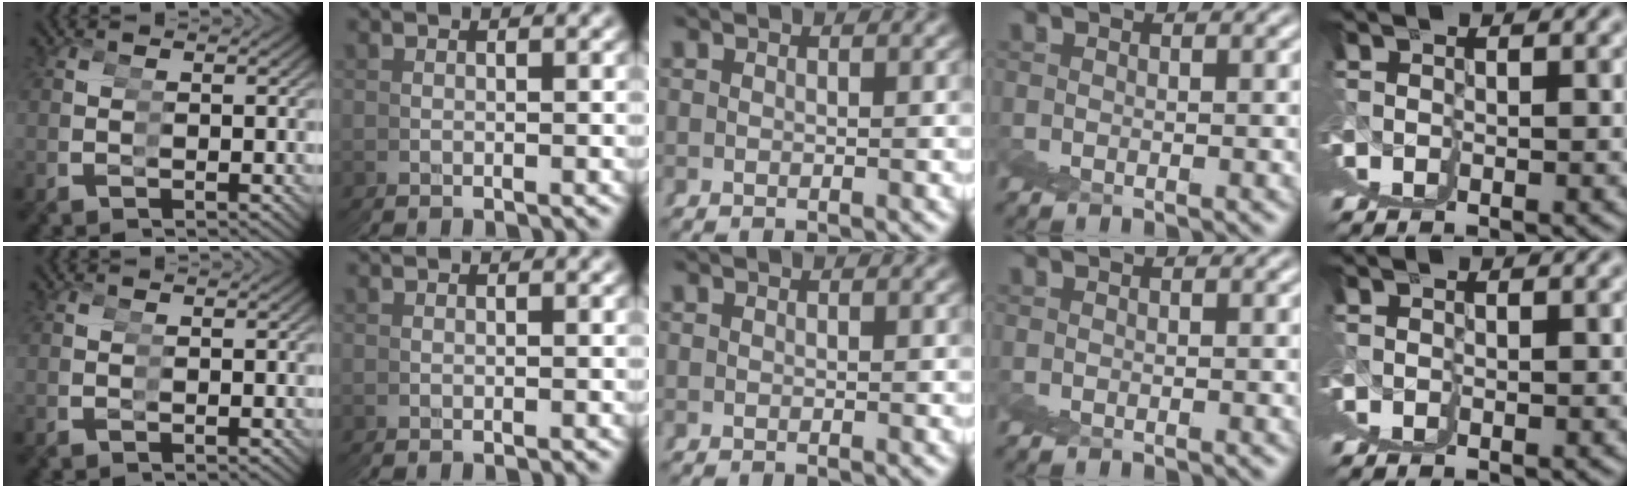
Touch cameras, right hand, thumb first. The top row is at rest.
{}